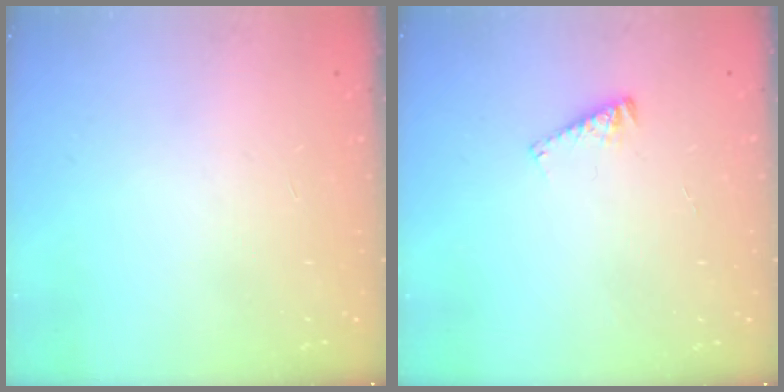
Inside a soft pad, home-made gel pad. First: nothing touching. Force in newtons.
{"total": 4.6, "press": 4.6, "slide": 0.5}